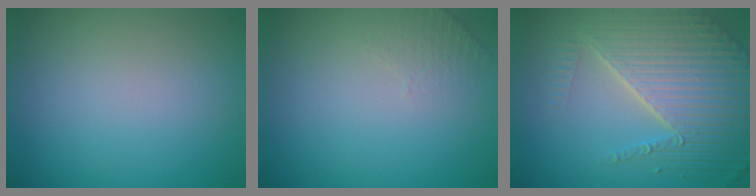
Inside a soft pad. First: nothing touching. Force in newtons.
{"total": 1.3, "press": 1.2, "slide": 0.3}
{"total": 7.2, "press": 5.5, "slide": 4.6}